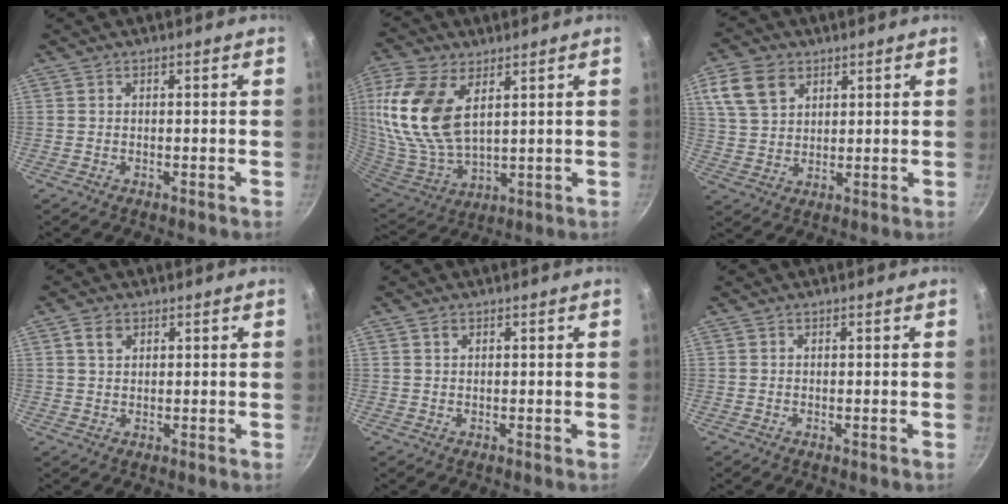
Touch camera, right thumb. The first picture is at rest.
{"total": 18.1, "force": [6.1, 10.0, 13.8], "torque": [-0.284, -0.025, 0.127]}
{"total": 9.6, "force": [4.5, 6.8, 5.2], "torque": [-0.084, -0.001, 0.089]}
{"total": 2.9, "force": [1.4, 2.0, 1.6], "torque": [-0.021, -0.001, 0.025]}
{"total": 1.1, "force": [0.7, 0.7, 0.6], "torque": [-0.009, 0.000, 0.010]}
{"total": 0.0}